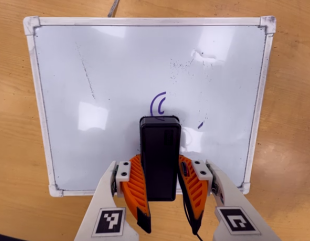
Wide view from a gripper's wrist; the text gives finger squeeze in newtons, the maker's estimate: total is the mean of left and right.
{"total": 7.7, "left": 6.4, "right": 9.0}